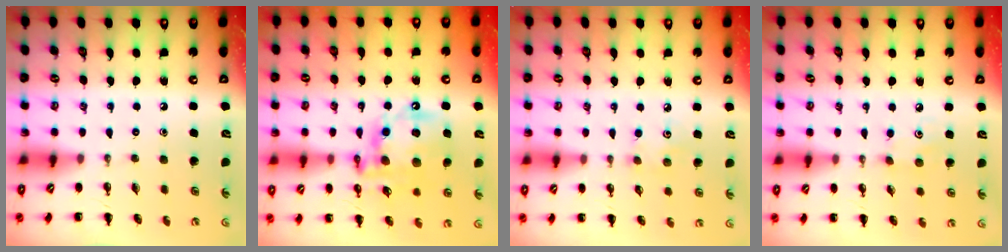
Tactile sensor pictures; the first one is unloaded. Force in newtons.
{"total": 17.3, "press": 16.9, "slide": 3.5}
{"total": 3.9, "press": 3.8, "slide": 0.9}
{"total": 3.1, "press": 2.9, "slide": 0.9}